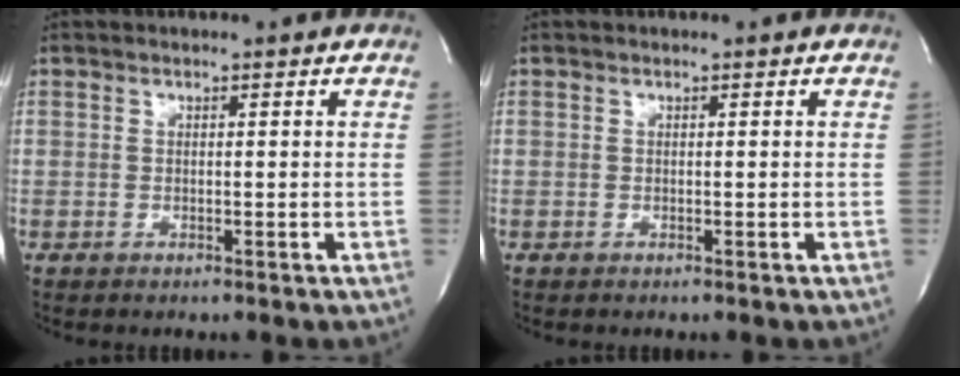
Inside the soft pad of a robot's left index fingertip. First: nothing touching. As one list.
[{"total": 0.0}]